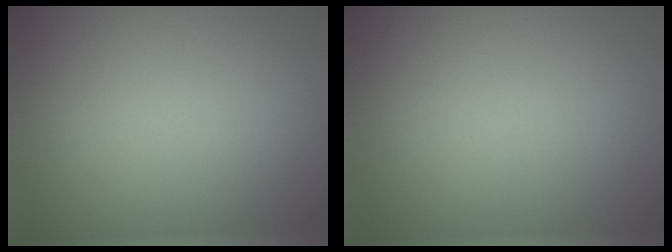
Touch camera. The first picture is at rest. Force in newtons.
{"total": 0.0}